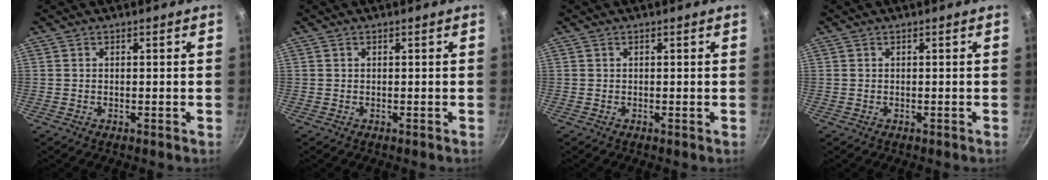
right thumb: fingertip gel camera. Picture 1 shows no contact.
{"total": 0.0}
{"total": 0.0}
{"total": 0.0}